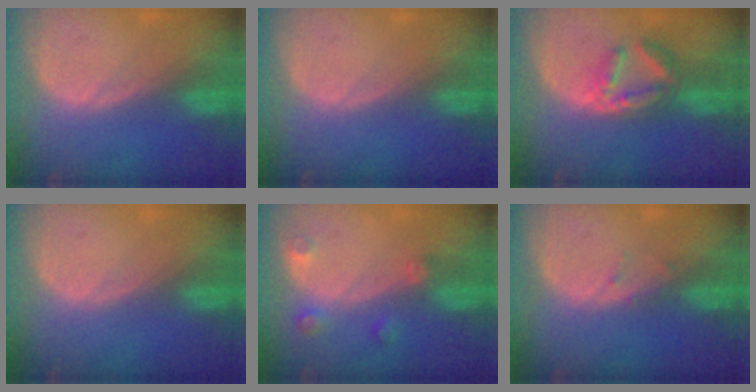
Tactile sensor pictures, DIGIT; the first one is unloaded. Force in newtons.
{"total": 0.0}
{"total": 6.3, "press": 5.8, "slide": 2.6}
{"total": 0.0}
{"total": 3.2, "press": 2.9, "slide": 1.3}
{"total": 0.8, "press": 0.8, "slide": 0.2}